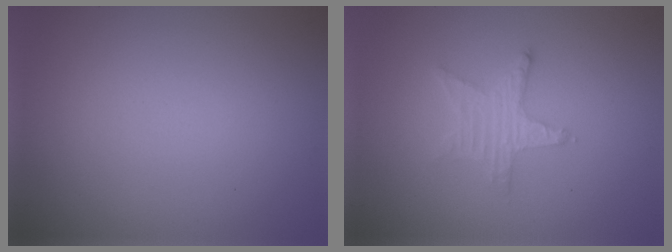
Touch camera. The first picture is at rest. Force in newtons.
{"total": 2.7, "press": 2.6, "slide": 0.5}